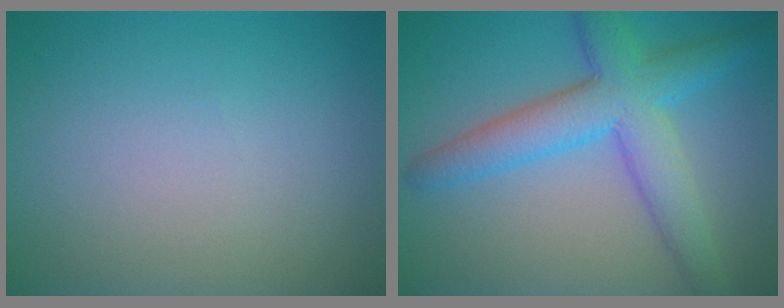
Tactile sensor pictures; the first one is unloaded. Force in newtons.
{"total": 6.5, "press": 6.5, "slide": 0.1}